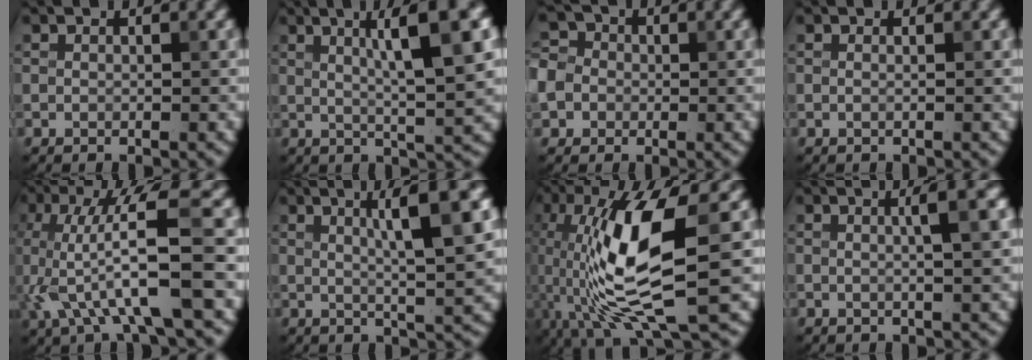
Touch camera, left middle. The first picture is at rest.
{"total": 8.5, "force": [2.5, 1.5, 7.9], "torque": [-0.100, 0.012, 0.037]}
{"total": 6.9, "force": [-1.4, 6.2, 2.8], "torque": [-0.068, 0.017, -0.056]}
{"total": 0.6, "force": [0.1, 0.2, 0.5], "torque": [-0.008, -0.005, -0.007]}
{"total": 8.5, "force": [-1.8, 1.9, 8.1], "torque": [-0.147, 0.010, -0.031]}
{"total": 7.6, "force": [2.3, 1.3, 7.1], "torque": [-0.088, 0.011, 0.033]}
{"total": 11.2, "force": [-0.5, 3.2, 10.8], "torque": [-0.210, -0.004, -0.007]}
{"total": 3.7, "force": [0.7, 0.8, 3.5], "torque": [-0.042, 0.011, 0.004]}